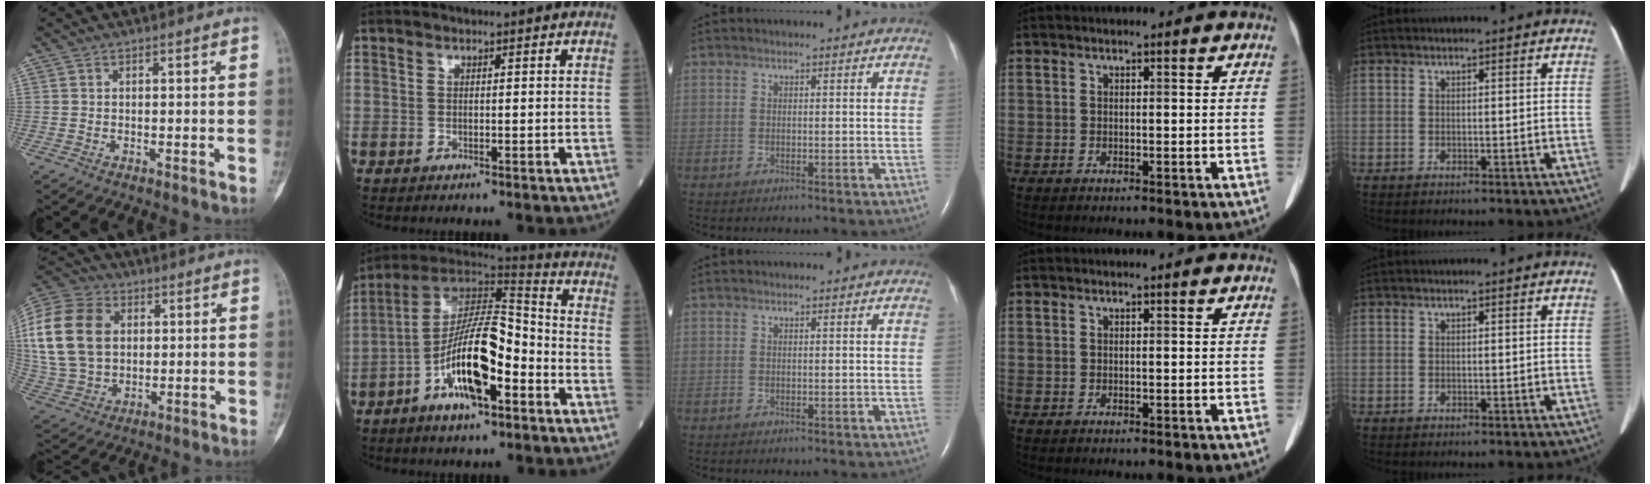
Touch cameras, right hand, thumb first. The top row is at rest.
{"thumb": {"total": 19.3, "force": [3.7, 14.1, 12.6], "torque": [-0.241, 0.006, 0.072]}, "index": {"total": 15.7, "force": [-6.0, 4.2, 13.9], "torque": [-0.257, 0.013, -0.101]}}